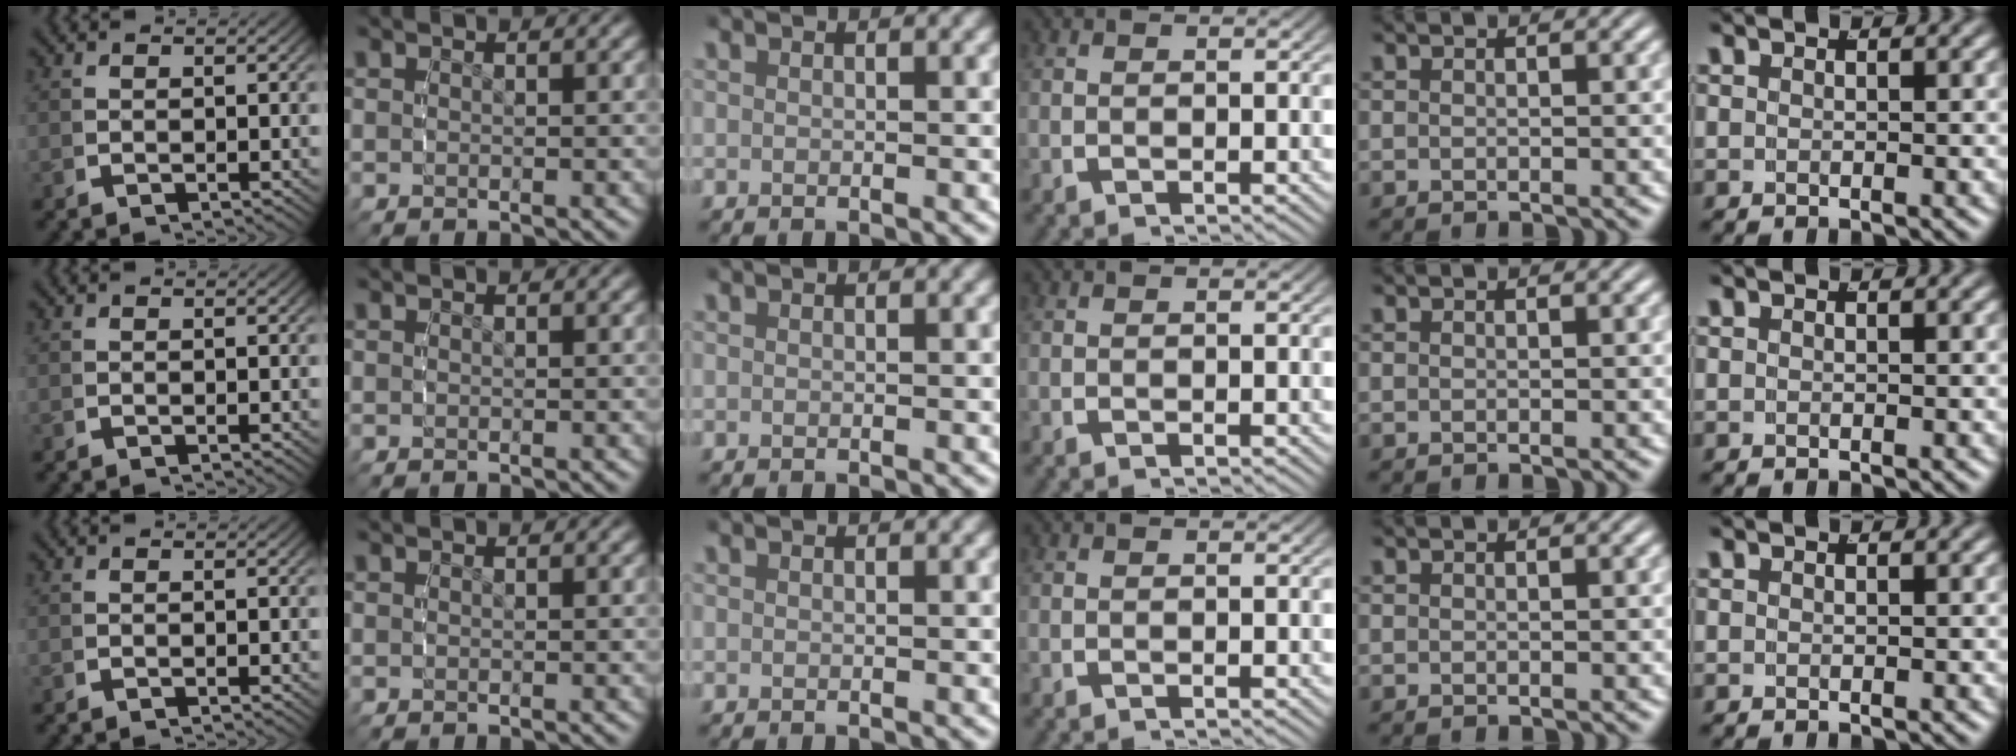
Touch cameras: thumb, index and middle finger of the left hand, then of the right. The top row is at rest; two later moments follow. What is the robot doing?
{"motion": "reach", "object": "measuring cup"}